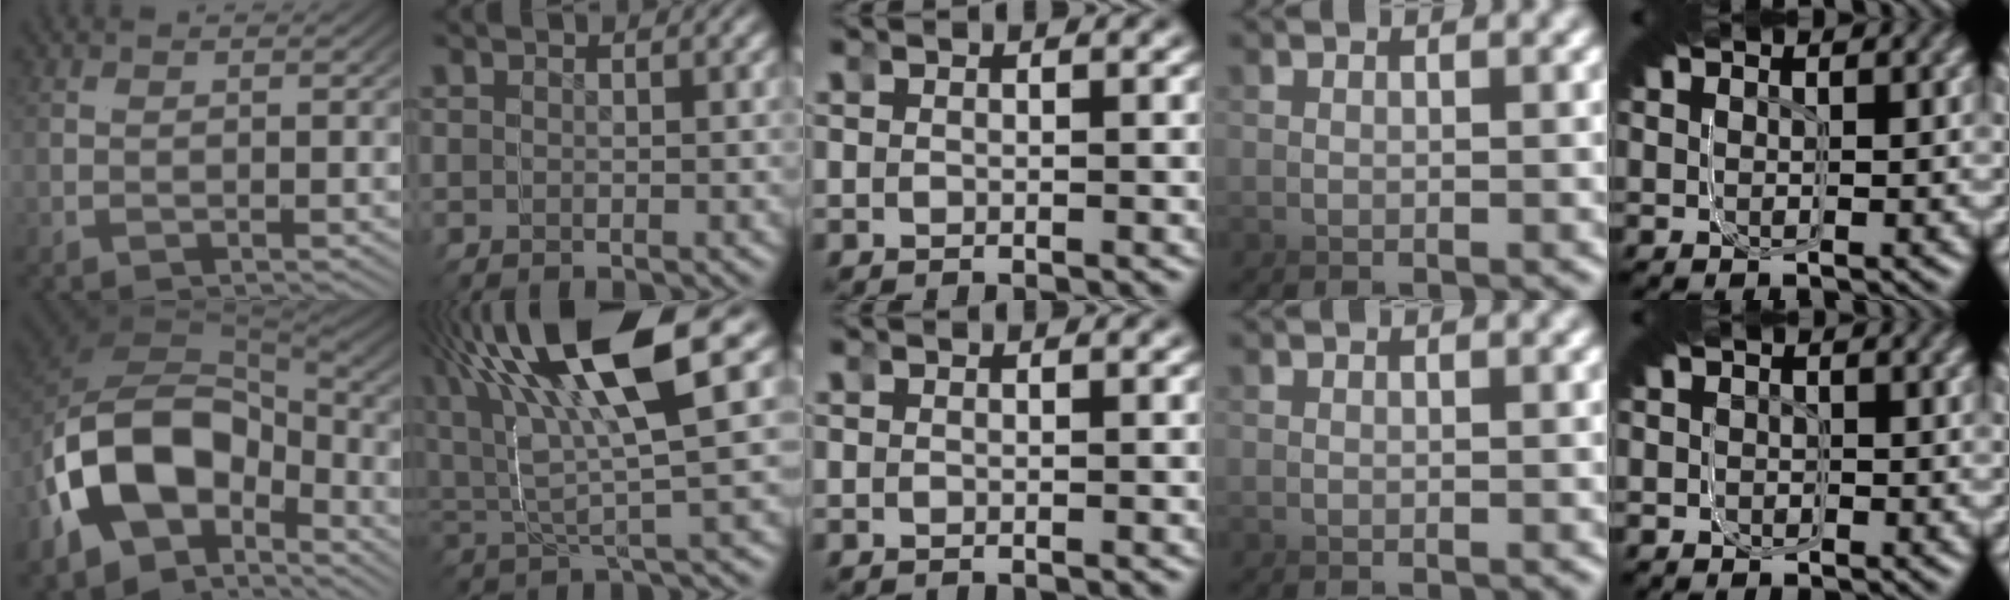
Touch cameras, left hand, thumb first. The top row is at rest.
{"thumb": {"total": 15.2, "force": [-1.7, 8.5, 12.5], "torque": [-0.256, -0.027, -0.019]}, "index": {"total": 8.8, "force": [4.9, 3.1, 6.6], "torque": [-0.141, 0.040, 0.072]}, "little": {"total": 1.2, "force": [-1.0, 0.2, -0.6], "torque": [0.011, -0.020, -0.007]}}